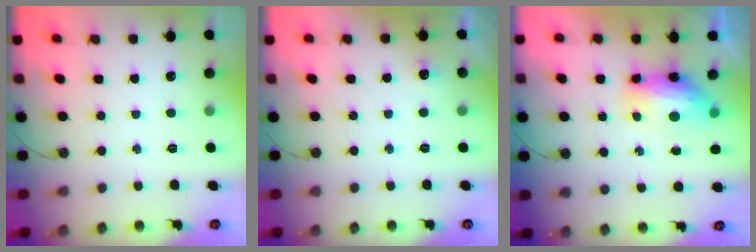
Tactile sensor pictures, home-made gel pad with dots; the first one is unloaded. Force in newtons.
{"total": 4.6, "press": 4.5, "slide": 1.0}
{"total": 8.8, "press": 8.8, "slide": 1.0}